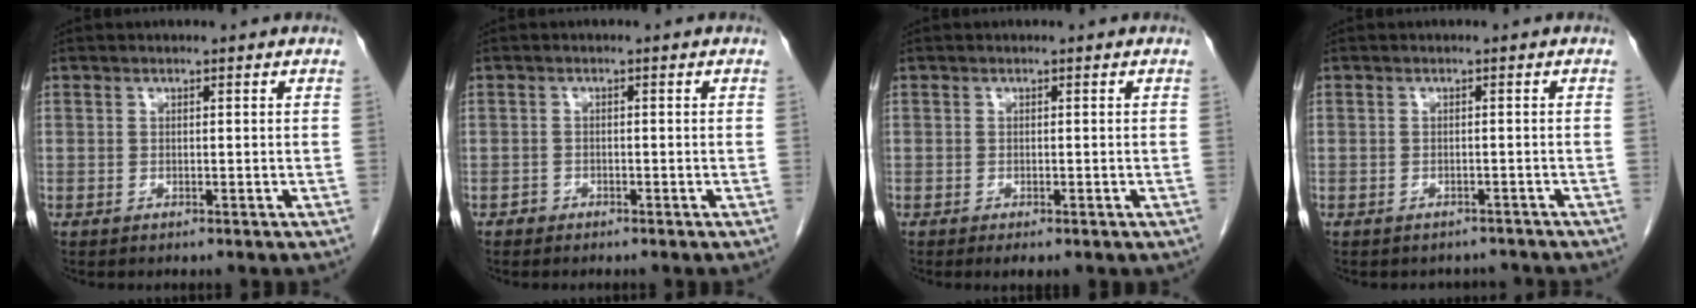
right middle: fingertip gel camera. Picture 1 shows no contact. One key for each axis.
{"total": 0.8, "fx": -0.6, "fy": 0.5, "fz": 0.0, "tx": -0.001, "ty": 0.003, "tz": -0.013}
{"total": 2.3, "fx": -1.4, "fy": 0.9, "fz": 1.5, "tx": -0.016, "ty": -0.004, "tz": -0.016}
{"total": 3.3, "fx": -3.0, "fy": 1.4, "fz": -0.1, "tx": 0.001, "ty": 0.005, "tz": -0.038}